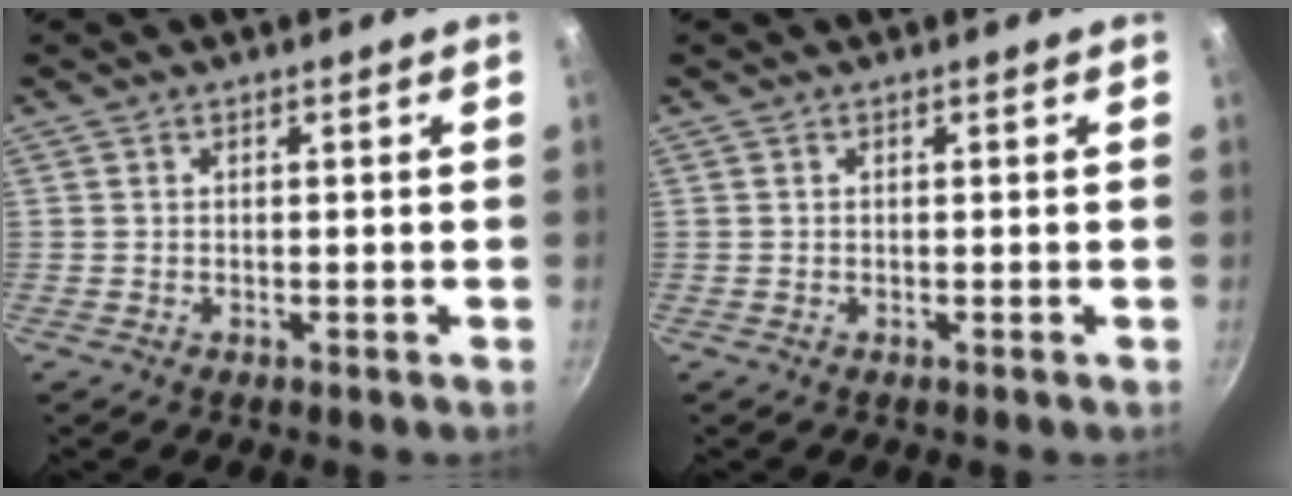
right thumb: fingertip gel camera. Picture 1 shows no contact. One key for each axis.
{"total": 0.0}